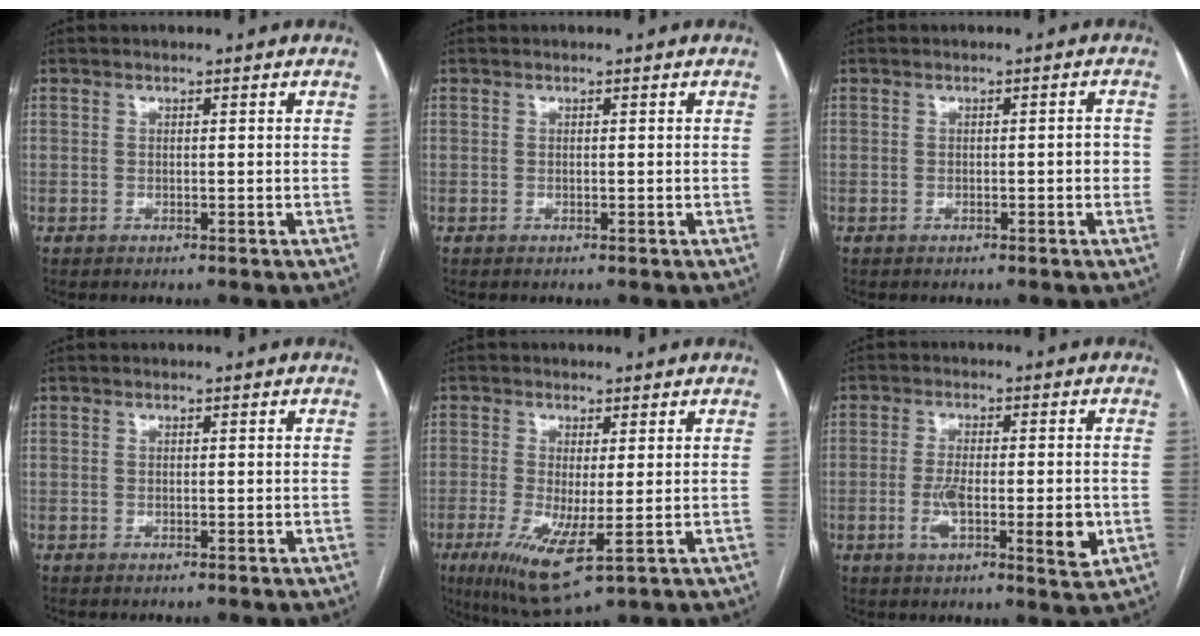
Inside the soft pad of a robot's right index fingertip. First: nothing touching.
{"total": 0.0}
{"total": 1.8, "force": [-0.4, 0.4, 1.7], "torque": [-0.020, 0.003, -0.007]}
{"total": 0.0}
{"total": 9.4, "force": [-2.8, 1.9, 8.8], "torque": [-0.164, -0.029, -0.038]}
{"total": 9.0, "force": [-2.3, 1.8, 8.5], "torque": [-0.139, -0.011, -0.035]}